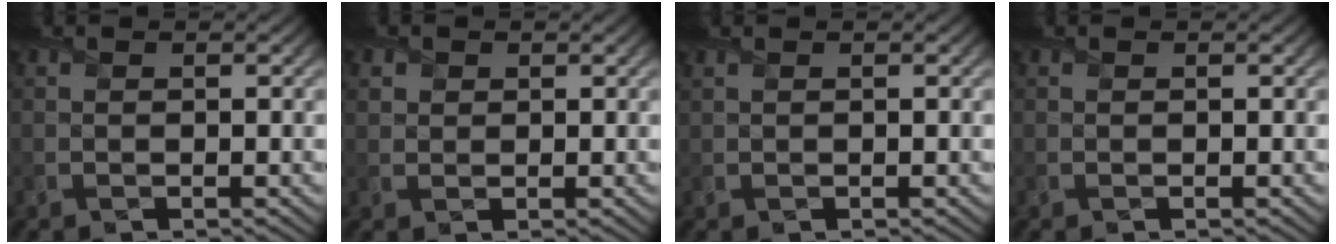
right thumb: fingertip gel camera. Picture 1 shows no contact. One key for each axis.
{"total": 1.6, "fx": 0.8, "fy": 1.3, "fz": 0.3, "tx": -0.014, "ty": -0.004, "tz": 0.014}
{"total": 0.6, "fx": 0.5, "fy": 0.1, "fz": 0.3, "tx": -0.010, "ty": 0.006, "tz": 0.010}
{"total": 0.0}